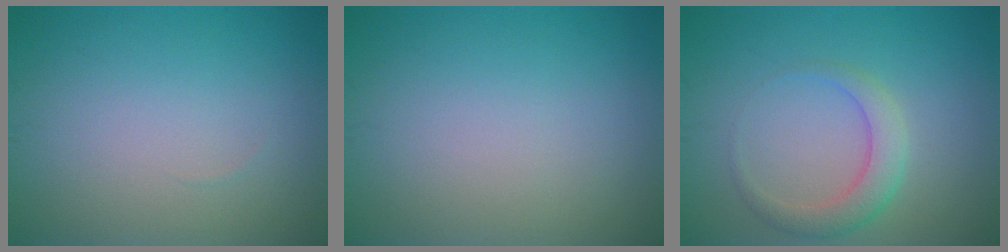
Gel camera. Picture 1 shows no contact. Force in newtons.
{"total": 0.0}
{"total": 2.9, "press": 2.9, "slide": 0.1}